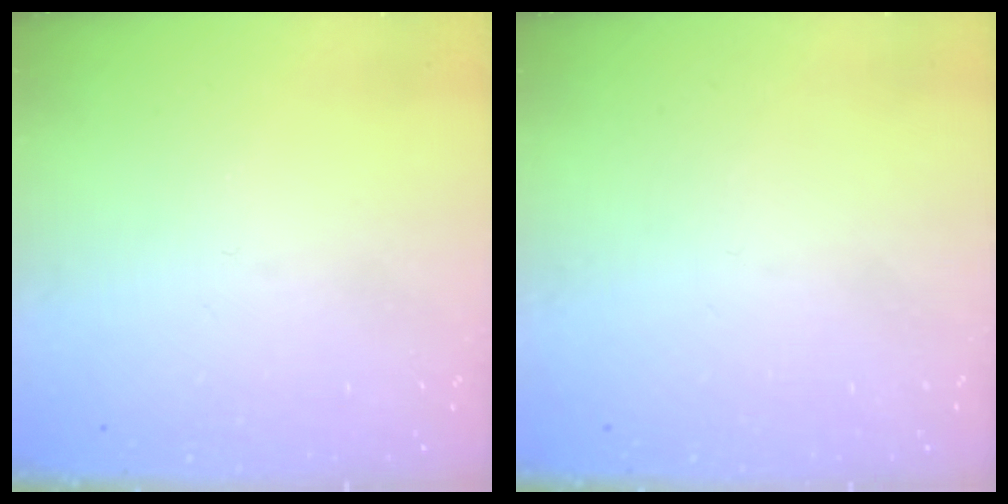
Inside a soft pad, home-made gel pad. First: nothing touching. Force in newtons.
{"total": 1.8, "press": 1.7, "slide": 0.1}